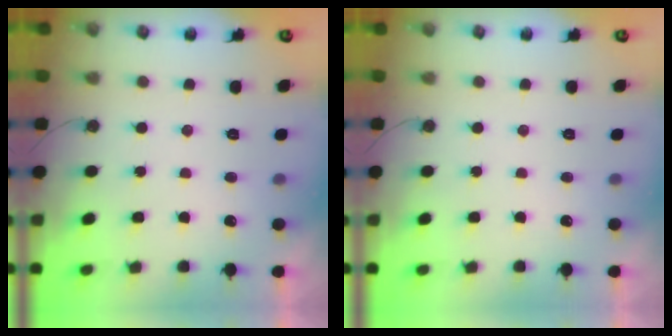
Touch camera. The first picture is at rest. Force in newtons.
{"total": 0.0}